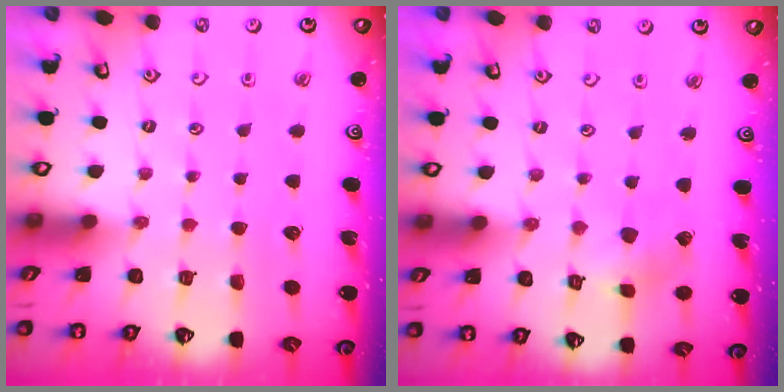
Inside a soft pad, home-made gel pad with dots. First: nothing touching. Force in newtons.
{"total": 3.1, "press": 3.1, "slide": 0.2}